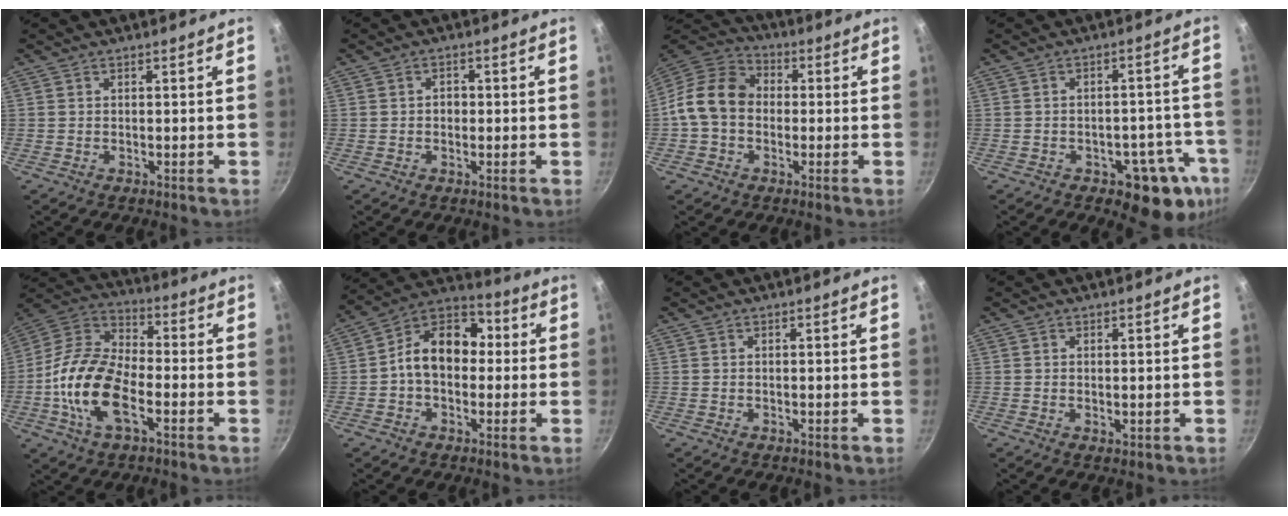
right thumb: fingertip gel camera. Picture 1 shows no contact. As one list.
[{"total": 2.0, "force": [-0.2, 1.6, 1.1], "torque": [-0.009, 0.004, -0.005]}, {"total": 12.0, "force": [-0.7, 9.5, 7.3], "torque": [-0.104, 0.032, -0.037]}, {"total": 12.0, "force": [-5.7, 6.8, 8.0], "torque": [-0.030, 0.045, -0.063]}, {"total": 17.0, "force": [-5.0, 8.7, 13.7], "torque": [-0.252, 0.040, -0.115]}, {"total": 13.3, "force": [0.0, 9.7, 9.1], "torque": [-0.103, 0.043, -0.024]}, {"total": 0.0}, {"total": 0.8, "force": [0.1, 0.4, 0.7], "torque": [-0.011, -0.003, 0.001]}]